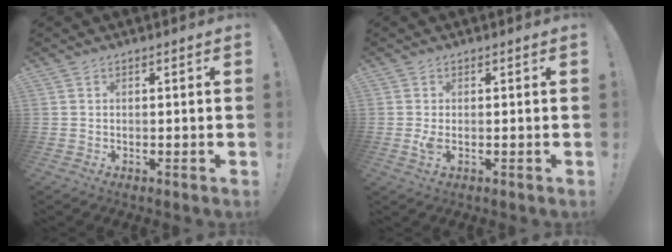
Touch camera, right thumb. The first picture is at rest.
{"total": 2.3, "force": [-0.4, 0.9, 2.0], "torque": [-0.034, 0.002, -0.005]}